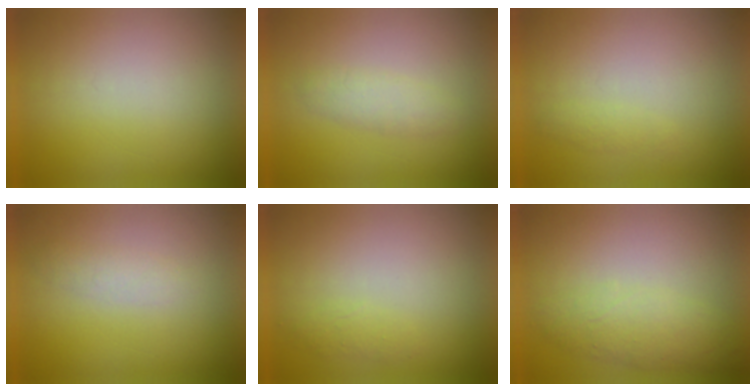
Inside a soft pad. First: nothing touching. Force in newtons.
{"total": 2.2}
{"total": 1.4}
{"total": 1.9}
{"total": 2.1}
{"total": 3.0}